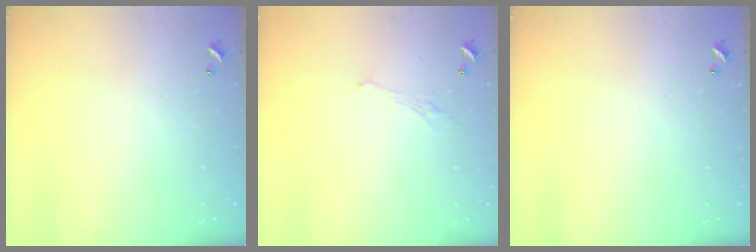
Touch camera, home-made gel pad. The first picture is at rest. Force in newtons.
{"total": 0.5, "press": 0.2, "slide": 0.5}
{"total": 0.0}